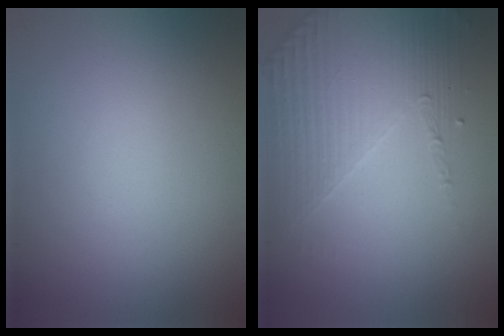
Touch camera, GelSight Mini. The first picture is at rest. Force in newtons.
{"total": 4.4, "press": 3.3, "slide": 2.9}